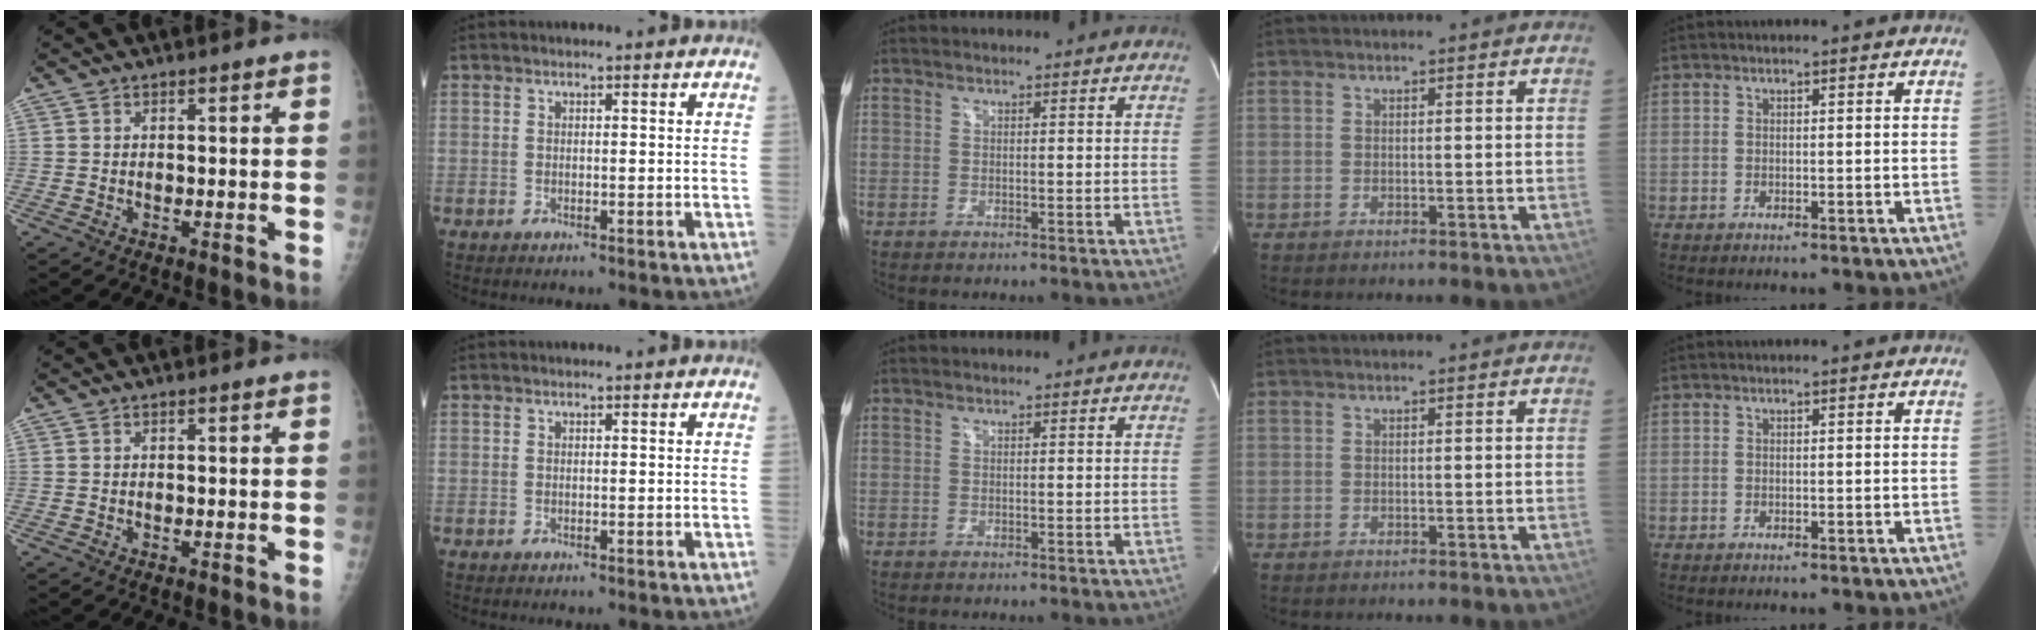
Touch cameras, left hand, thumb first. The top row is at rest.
{}